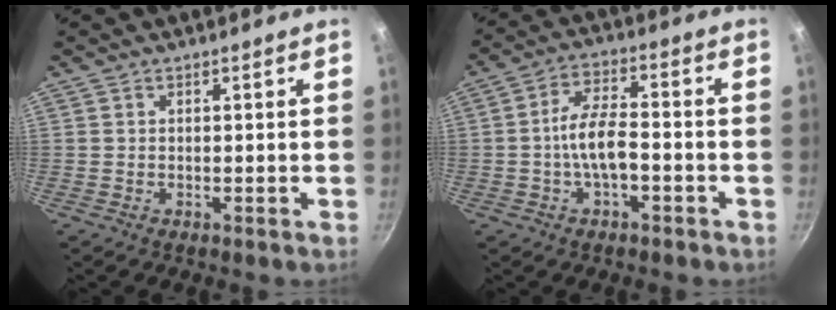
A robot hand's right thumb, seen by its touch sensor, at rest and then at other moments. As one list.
[{"total": 7.9, "force": [-2.2, 3.6, 6.7], "torque": [-0.114, 0.033, -0.045]}]